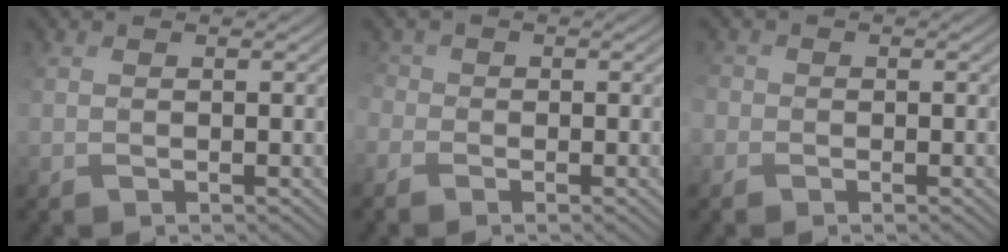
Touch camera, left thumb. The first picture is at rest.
{"total": 2.3, "force": [-1.7, 1.5, 0.1], "torque": [-0.006, -0.007, -0.037]}
{"total": 1.5, "force": [-1.0, 1.1, -0.4], "torque": [0.011, -0.004, -0.023]}